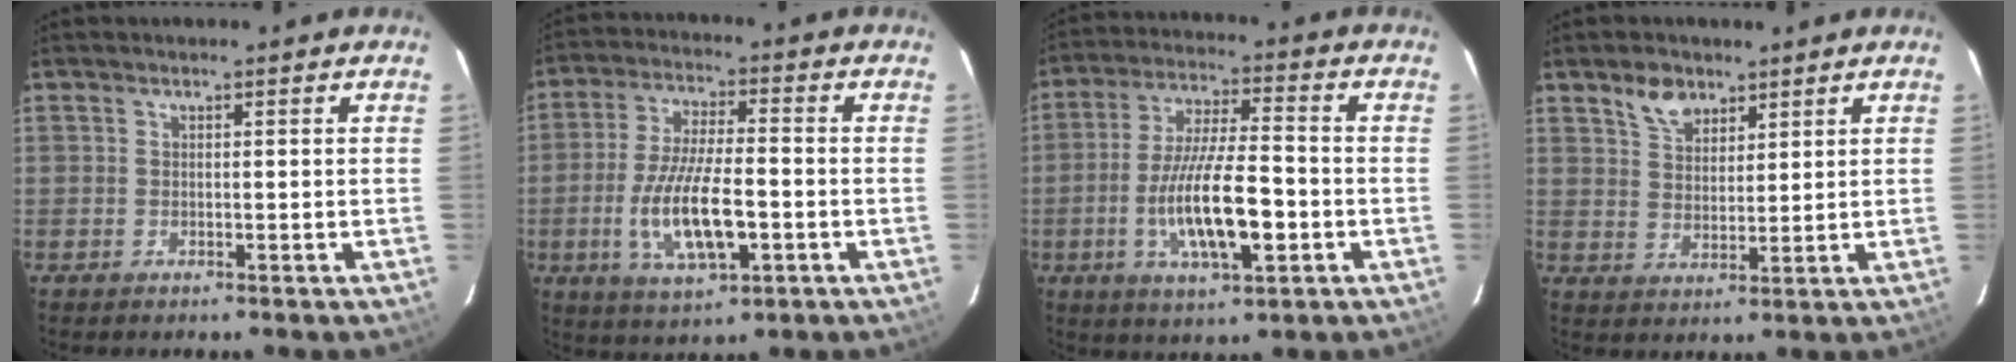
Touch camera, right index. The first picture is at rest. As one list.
[{"total": 12.9, "force": [-3.5, 4.1, 11.7], "torque": [-0.236, -0.011, -0.060]}, {"total": 13.9, "force": [-3.9, 3.4, 12.9], "torque": [-0.249, -0.010, -0.065]}, {"total": 5.6, "force": [3.8, 3.3, 2.5], "torque": [-0.039, 0.007, 0.072]}]